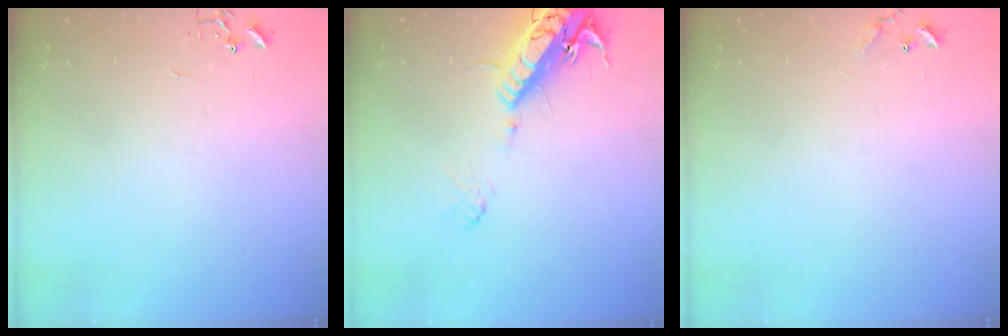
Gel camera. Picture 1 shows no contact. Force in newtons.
{"total": 16.4, "press": 15.9, "slide": 3.8}
{"total": 6.6, "press": 6.6, "slide": 0.5}